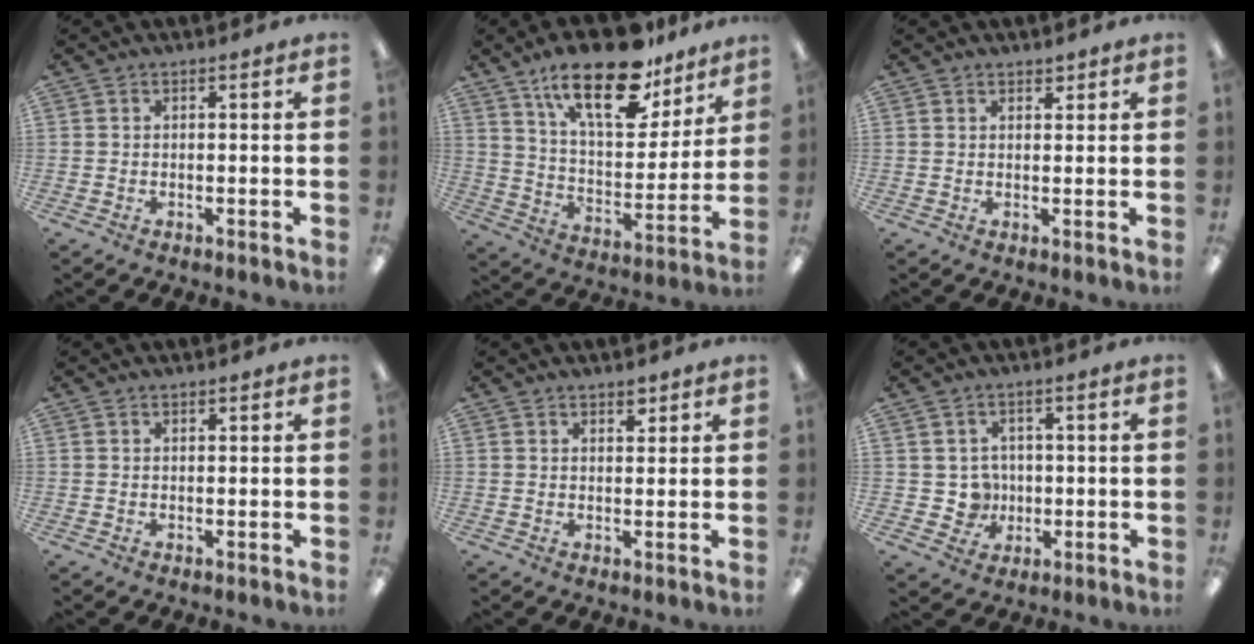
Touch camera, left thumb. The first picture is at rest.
{"total": 22.1, "force": [15.0, 9.2, 13.4], "torque": [-0.211, -0.085, 0.256]}
{"total": 1.5, "force": [1.3, 0.7, 0.3], "torque": [0.002, -0.004, 0.022]}
{"total": 0.5, "force": [0.5, 0.2, 0.1], "torque": [-0.003, 0.001, 0.009]}
{"total": 2.4, "force": [1.9, 1.2, 0.9], "torque": [-0.003, -0.008, 0.032]}
{"total": 5.1, "force": [0.2, 5.0, 0.9], "torque": [-0.015, 0.004, 0.007]}